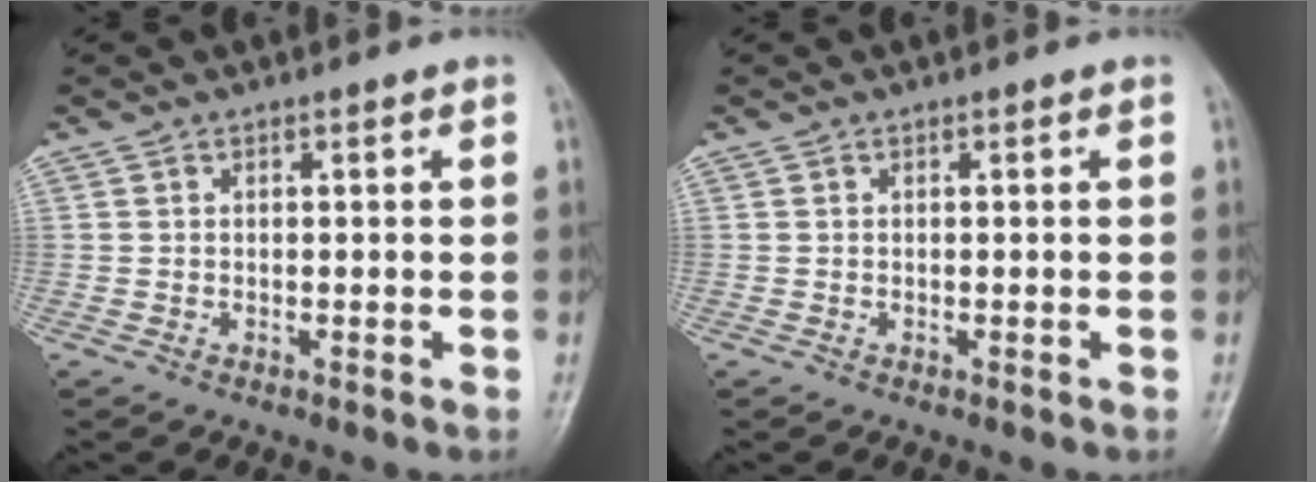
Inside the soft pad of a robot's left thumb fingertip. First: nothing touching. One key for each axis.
{"total": 0.0}